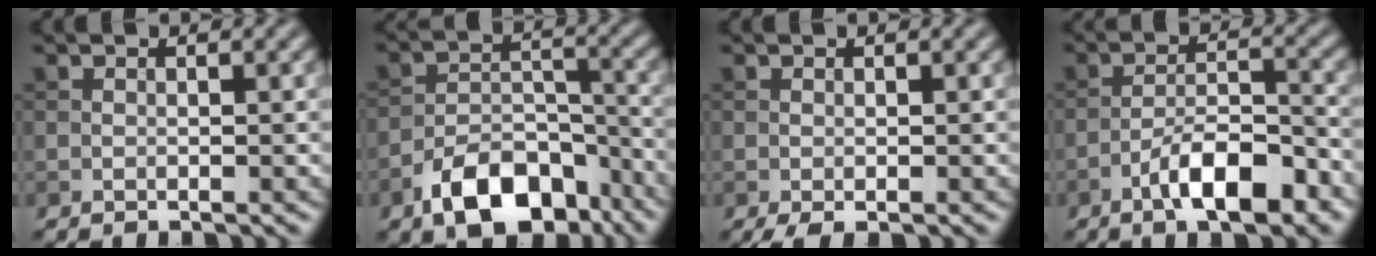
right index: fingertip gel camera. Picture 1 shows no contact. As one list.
[{"total": 8.2, "force": [-5.3, 4.3, 4.5], "torque": [-0.067, -0.005, -0.089]}, {"total": 1.3, "force": [-0.6, 0.4, 1.1], "torque": [-0.025, -0.005, -0.012]}, {"total": 6.6, "force": [-3.9, 2.0, 5.0], "torque": [-0.080, 0.011, -0.065]}]